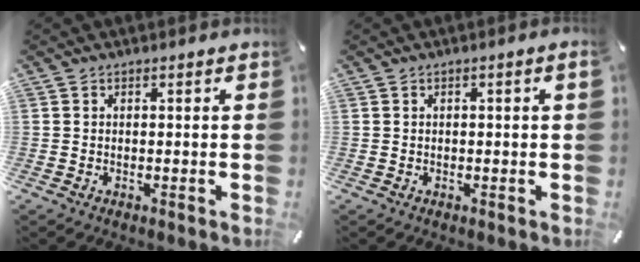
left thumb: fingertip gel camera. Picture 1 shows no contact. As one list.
[{"total": 1.1, "force": [0.0, 0.0, 1.1], "torque": [-0.018, -0.002, 0.000]}]